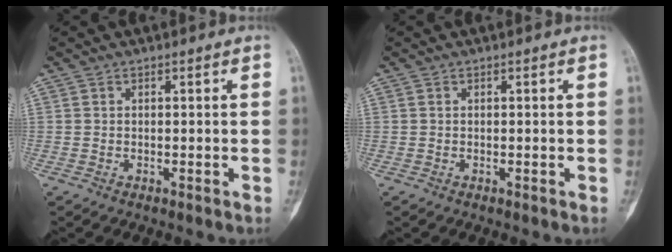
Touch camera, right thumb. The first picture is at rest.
{"total": 0.0}